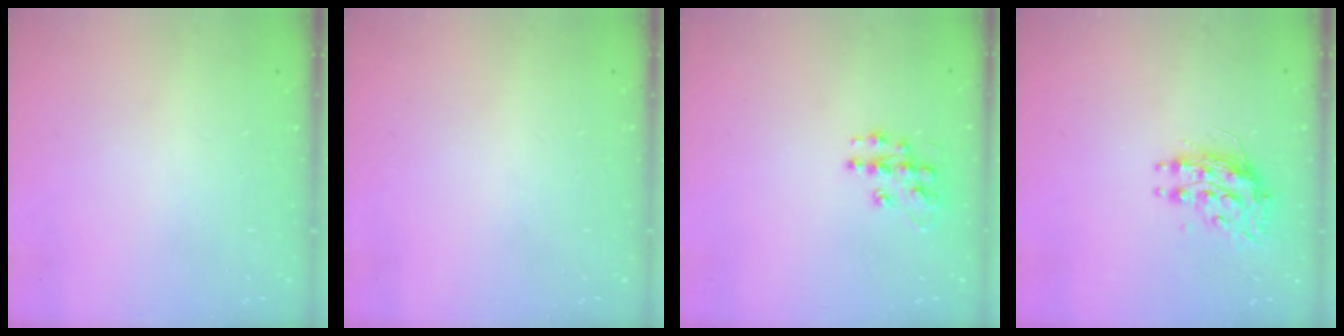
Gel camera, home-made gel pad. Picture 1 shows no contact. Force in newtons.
{"total": 0.0}
{"total": 10.2, "press": 10.2, "slide": 0.5}
{"total": 10.2, "press": 10.2, "slide": 0.7}